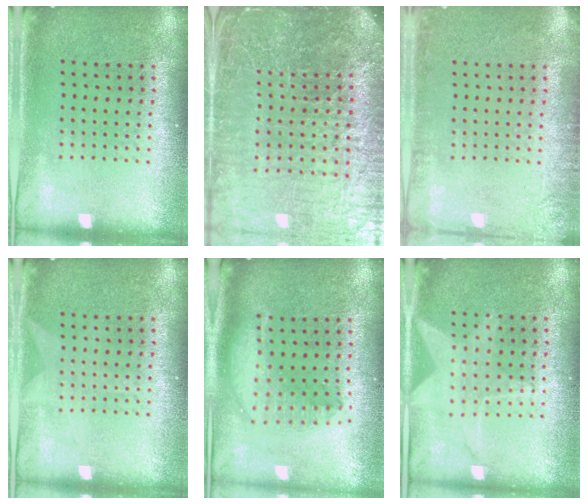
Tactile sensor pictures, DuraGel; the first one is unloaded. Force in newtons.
{"total": 6.6, "press": 5.9, "slide": 3.1}
{"total": 2.0, "press": 2.0, "slide": 0.3}
{"total": 0.6, "press": 0.6, "slide": 0.1}
{"total": 2.0, "press": 1.6, "slide": 1.2}
{"total": 1.4, "press": 1.4, "slide": 0.2}